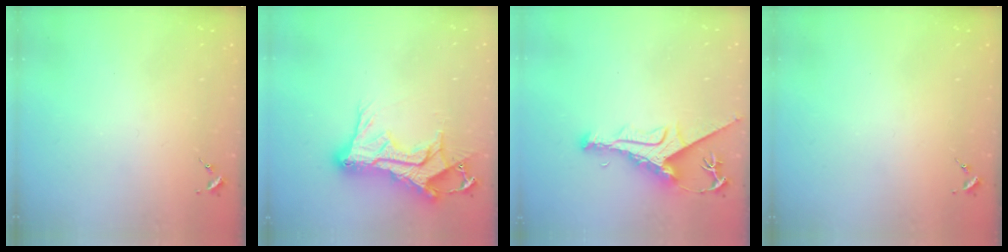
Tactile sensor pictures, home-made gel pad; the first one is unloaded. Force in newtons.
{"total": 20.1, "press": 20.1, "slide": 1.1}
{"total": 10.0, "press": 9.9, "slide": 1.3}
{"total": 0.0}